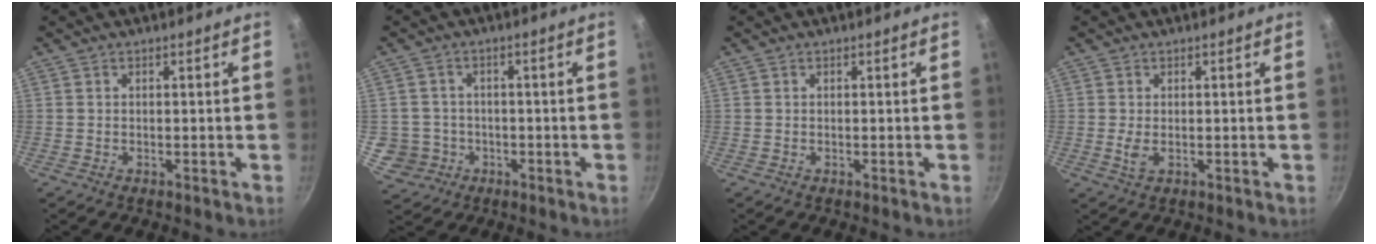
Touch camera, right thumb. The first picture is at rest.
{"total": 6.0, "force": [-1.4, 5.8, 1.0], "torque": [0.001, 0.019, -0.014]}
{"total": 0.0}
{"total": 2.0, "force": [-0.1, 1.1, 1.7], "torque": [-0.034, -0.004, 0.001]}